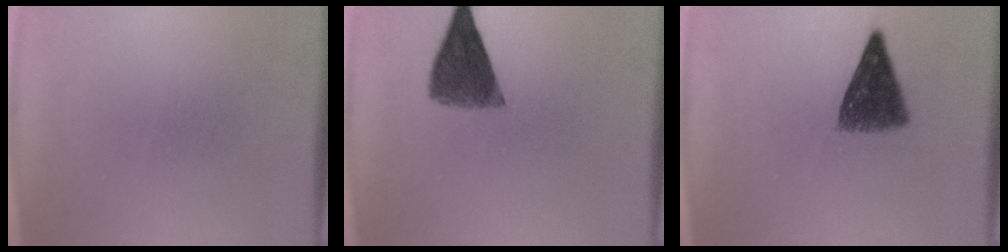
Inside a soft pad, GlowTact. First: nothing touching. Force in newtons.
{"total": 7.6}
{"total": 8.0}